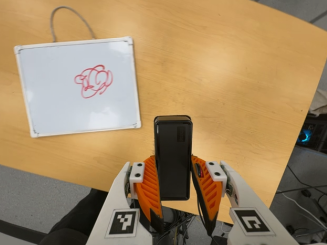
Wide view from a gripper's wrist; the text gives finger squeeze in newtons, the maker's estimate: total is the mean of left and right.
{"total": 4.6, "left": 3.4, "right": 5.7}